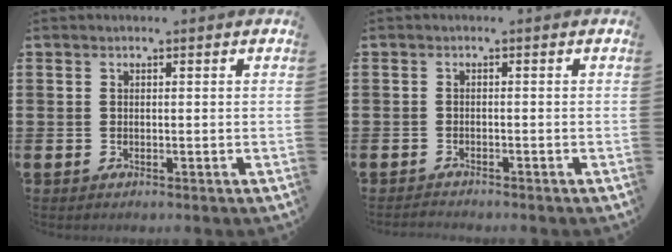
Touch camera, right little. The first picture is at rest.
{"total": 0.8, "force": [-0.8, 0.0, -0.1], "torque": [-0.001, -0.001, -0.017]}